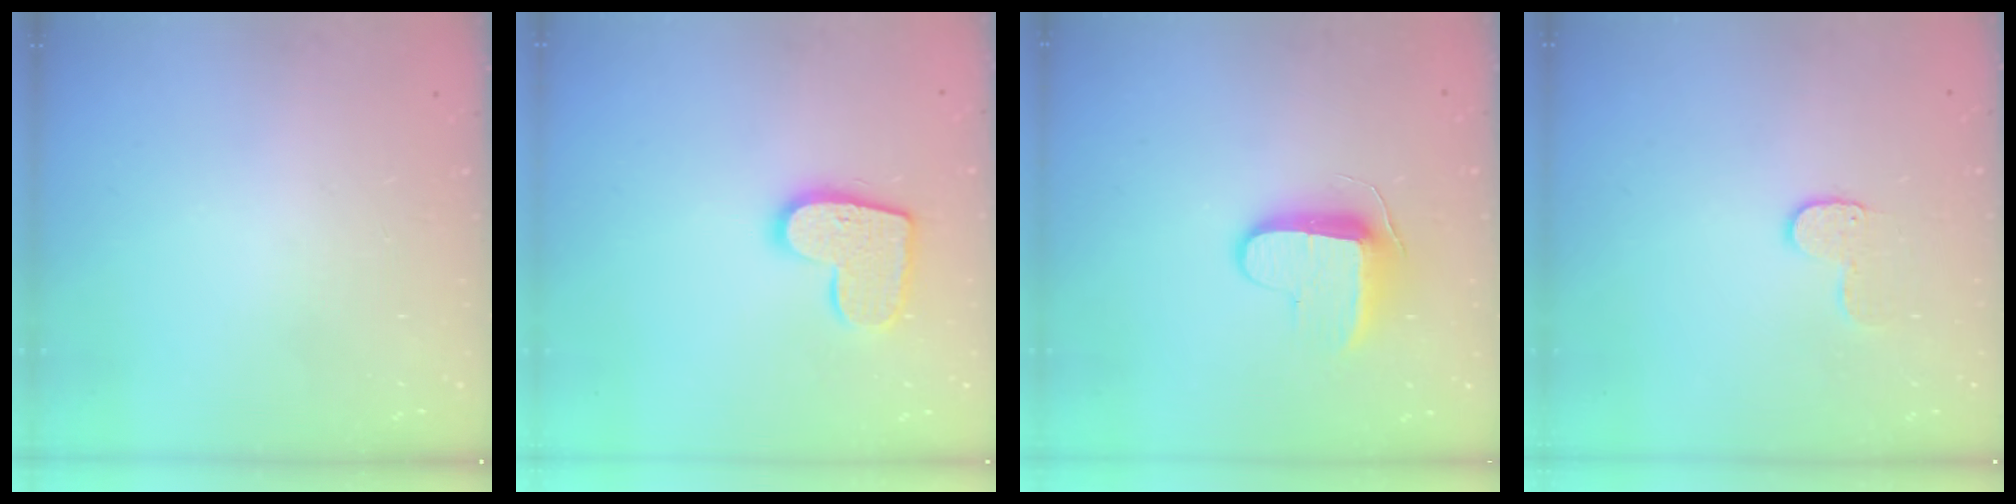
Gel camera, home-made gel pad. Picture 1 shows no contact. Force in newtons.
{"total": 13.5, "press": 13.5, "slide": 0.8}
{"total": 9.2, "press": 9.2, "slide": 0.9}
{"total": 6.5, "press": 6.4, "slide": 0.4}